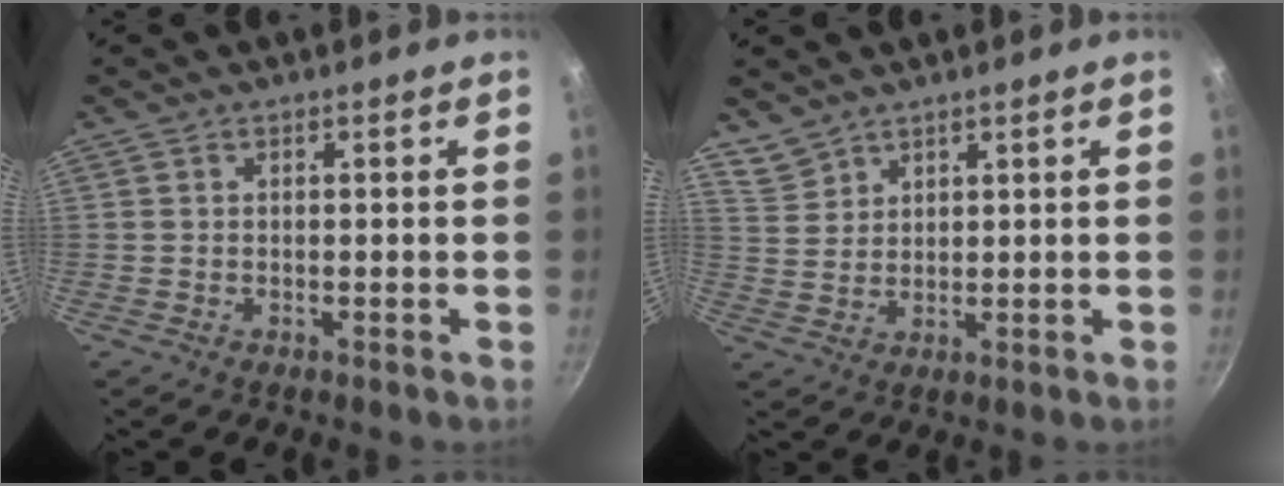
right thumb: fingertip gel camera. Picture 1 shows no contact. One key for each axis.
{"total": 4.2, "fx": 3.7, "fy": 2.1, "fz": 0.5, "tx": -0.004, "ty": -0.002, "tz": 0.083}